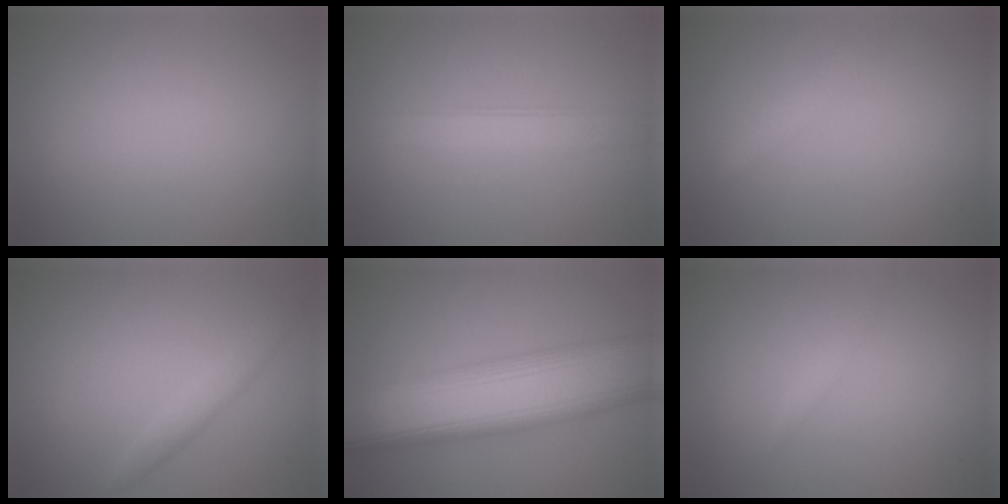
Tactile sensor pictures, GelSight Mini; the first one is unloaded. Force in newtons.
{"total": 2.5, "press": 2.5, "slide": 0.1}
{"total": 1.4, "press": 1.4, "slide": 0.1}
{"total": 1.9, "press": 1.9, "slide": 0.1}
{"total": 12.9, "press": 12.9, "slide": 0.1}
{"total": 0.8, "press": 0.8, "slide": 0.0}